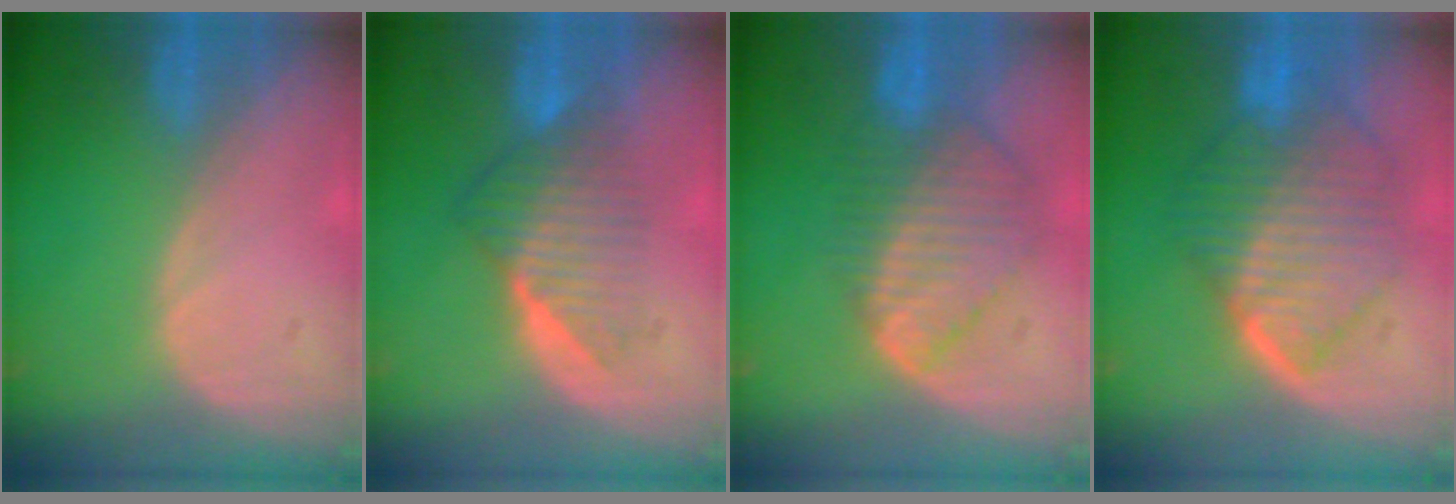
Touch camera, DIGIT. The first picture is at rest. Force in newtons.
{"total": 6.9, "press": 6.5, "slide": 2.5}
{"total": 8.7, "press": 7.7, "slide": 4.0}
{"total": 10.5, "press": 10.4, "slide": 1.0}